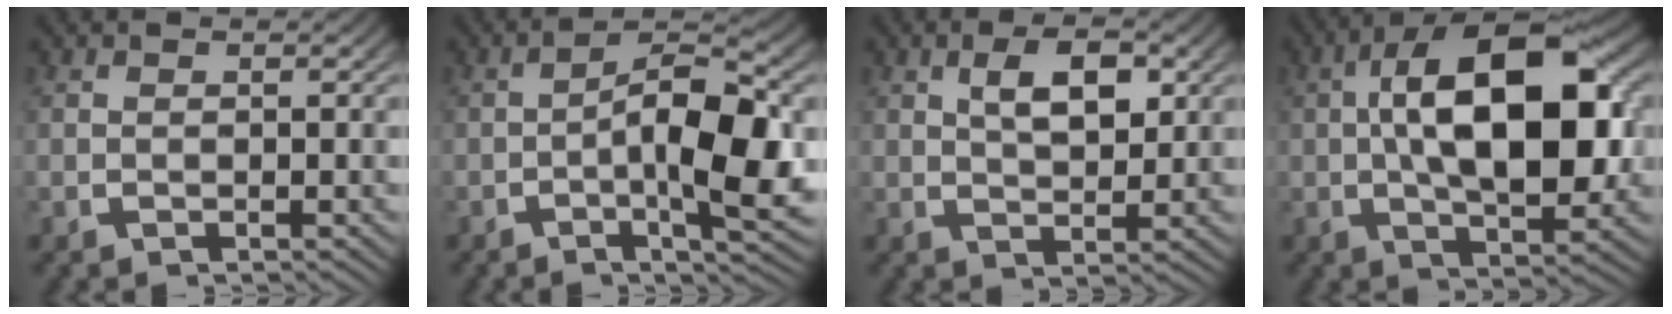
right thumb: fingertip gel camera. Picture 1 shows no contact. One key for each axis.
{"total": 9.4, "fx": -1.4, "fy": 3.9, "fz": 8.5, "tx": -0.136, "ty": -0.011, "tz": -0.030}
{"total": 3.4, "fx": 0.6, "fy": 1.5, "fz": 3.0, "tx": -0.047, "ty": -0.002, "tz": 0.016}
{"total": 15.4, "fx": 0.1, "fy": 7.9, "fz": 13.2, "tx": -0.230, "ty": -0.023, "tz": 0.011}